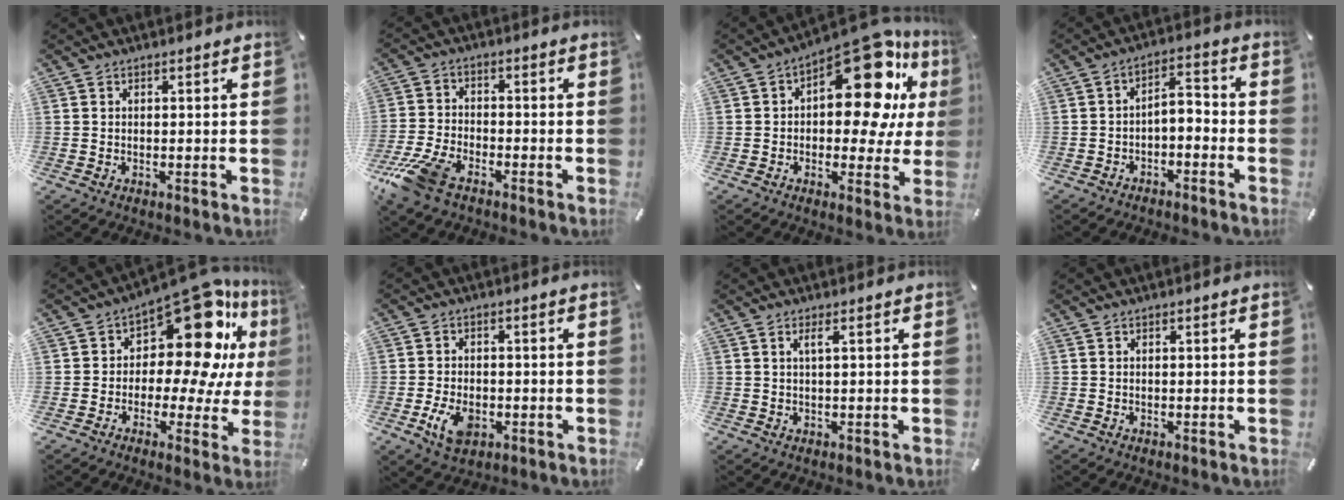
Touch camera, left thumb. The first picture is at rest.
{"total": 10.1, "force": [-6.8, 4.7, 5.8], "torque": [-0.134, 0.021, -0.131]}
{"total": 21.5, "force": [9.3, 10.8, 16.1], "torque": [-0.194, -0.080, 0.149]}
{"total": 4.4, "force": [-3.0, 2.2, 2.2], "torque": [-0.039, 0.018, -0.060]}
{"total": 18.4, "force": [8.3, 9.7, 13.3], "torque": [-0.188, -0.075, 0.134]}
{"total": 6.6, "force": [-2.1, 4.5, 4.3], "torque": [-0.094, 0.002, -0.042]}
{"total": 2.1, "force": [0.7, 0.1, 2.0], "torque": [-0.040, 0.002, 0.010]}
{"total": 0.0}